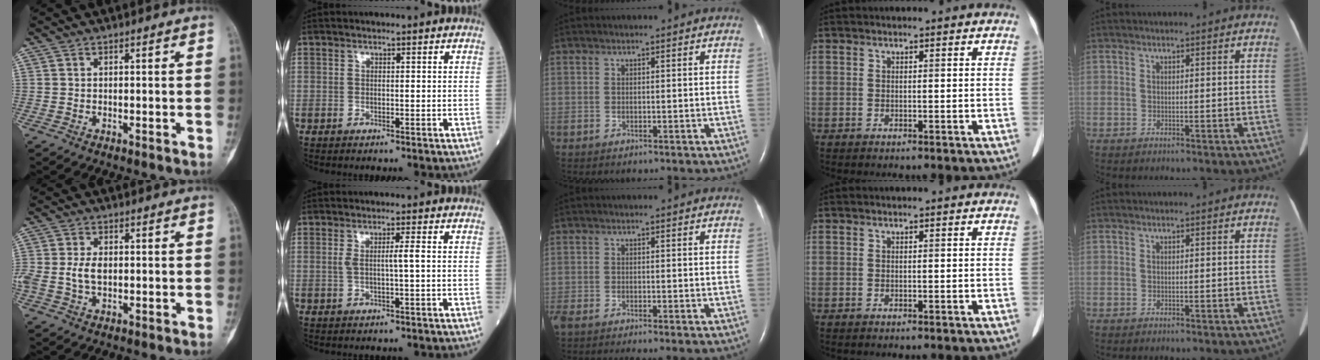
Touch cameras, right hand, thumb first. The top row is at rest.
{"thumb": {"total": 4.3, "force": [-0.2, 2.6, 3.4], "torque": [-0.076, 0.005, -0.002]}, "index": {"total": 2.4, "force": [0.0, -0.3, 2.3], "torque": [-0.044, 0.000, 0.000]}, "middle": {"total": 5.3, "force": [-4.5, 0.2, 2.8], "torque": [-0.043, -0.010, -0.075]}}